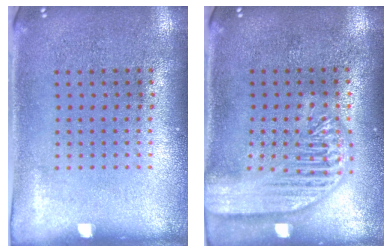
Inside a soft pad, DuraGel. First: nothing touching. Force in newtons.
{"total": 3.3, "press": 3.3, "slide": 0.3}